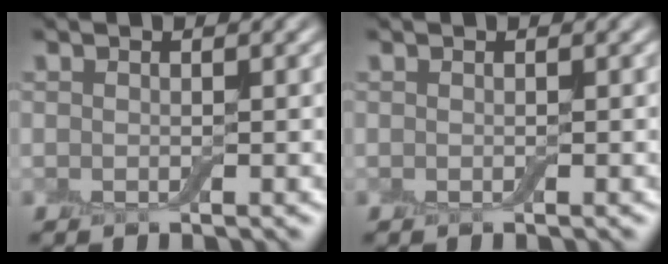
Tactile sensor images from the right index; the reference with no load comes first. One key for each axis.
{"total": 0.0}